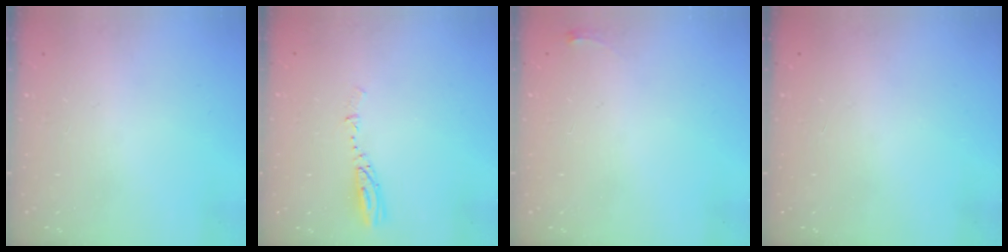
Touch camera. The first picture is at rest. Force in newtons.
{"total": 3.7, "press": 3.7, "slide": 0.4}
{"total": 2.8, "press": 2.8, "slide": 0.4}
{"total": 0.0}